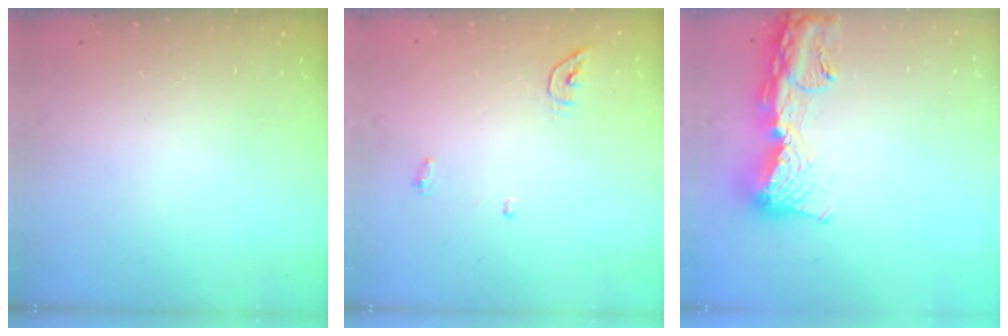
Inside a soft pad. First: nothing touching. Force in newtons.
{"total": 4.5, "press": 4.5, "slide": 0.2}
{"total": 15.6, "press": 15.5, "slide": 1.6}